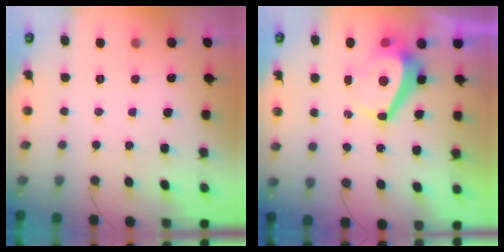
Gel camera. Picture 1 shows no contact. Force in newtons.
{"total": 6.1, "press": 6.1, "slide": 0.8}